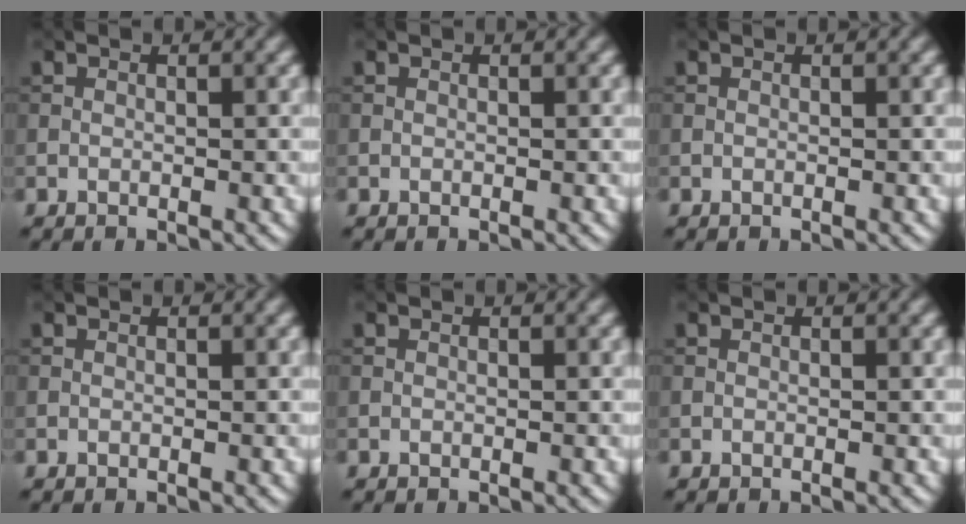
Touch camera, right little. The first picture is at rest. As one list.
[{"total": 0.0}, {"total": 0.0}, {"total": 0.0}, {"total": 0.0}, {"total": 0.0}]